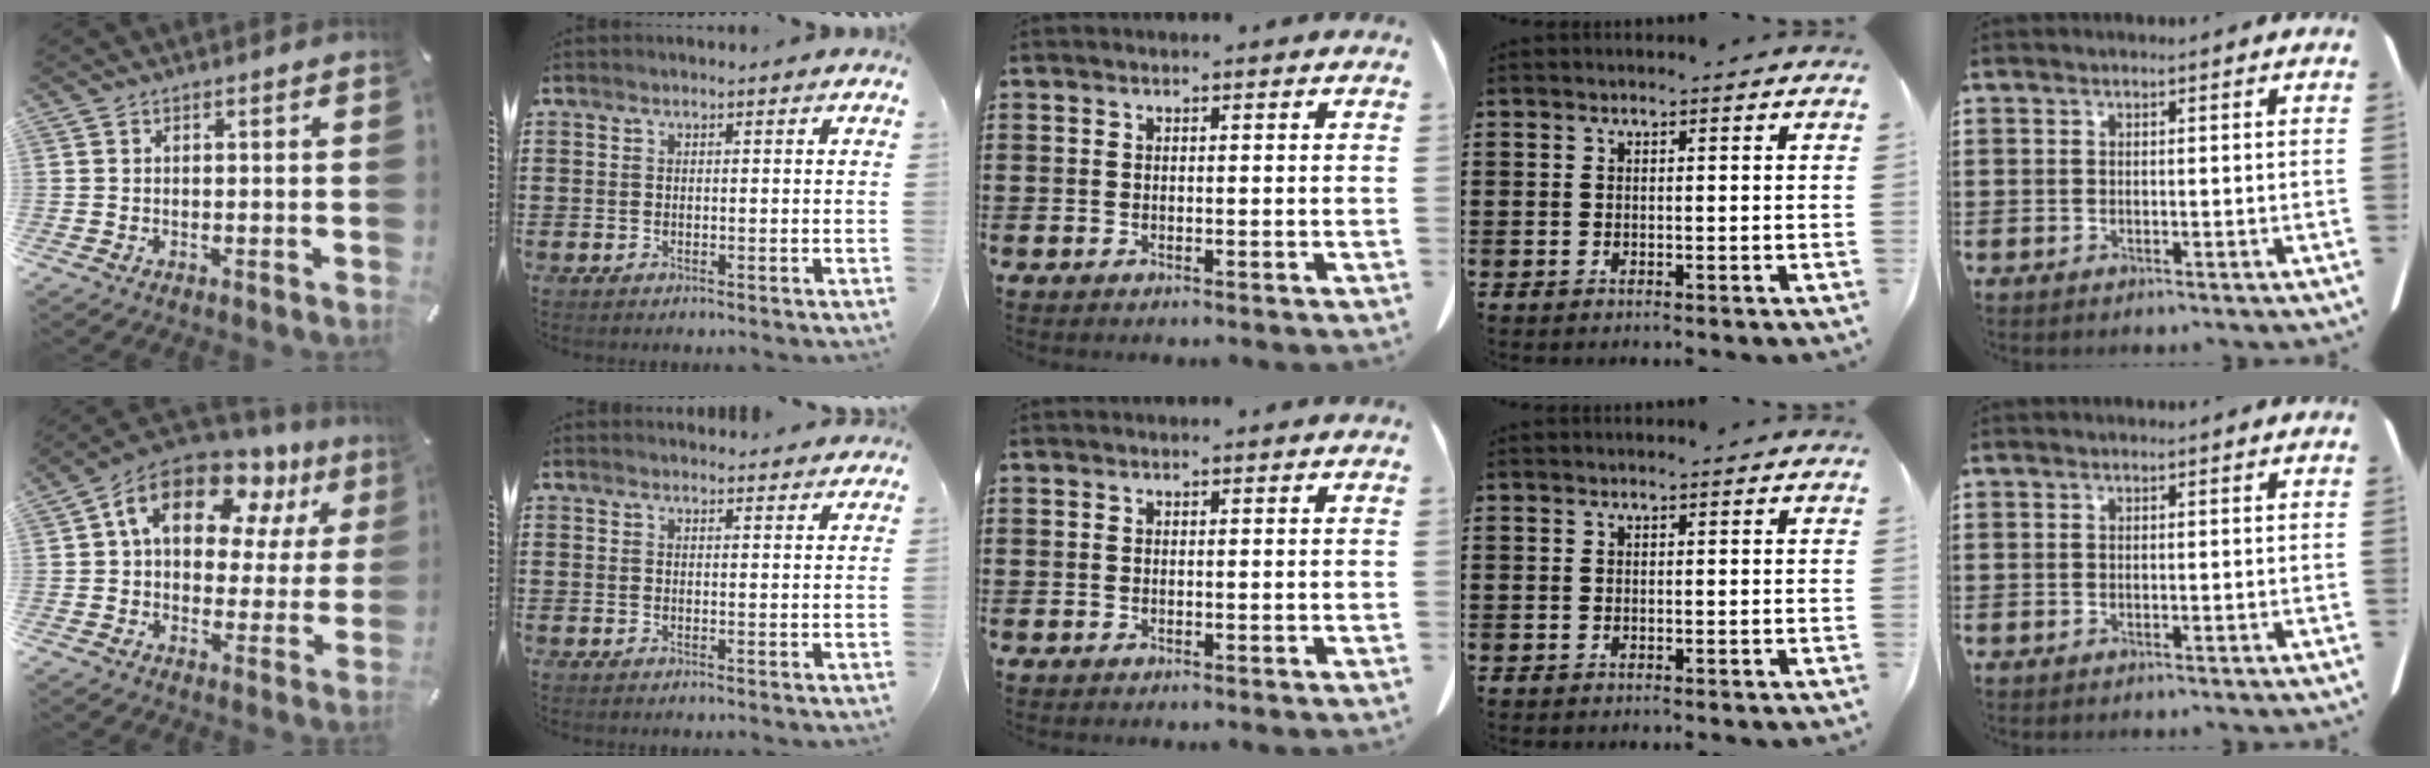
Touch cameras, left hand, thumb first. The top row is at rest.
{"thumb": {"total": 16.5, "force": [8.7, 10.0, 9.9], "torque": [-0.168, -0.038, 0.155]}, "index": {"total": 1.9, "force": [1.9, 0.1, 0.1], "torque": [-0.006, 0.001, 0.037]}}